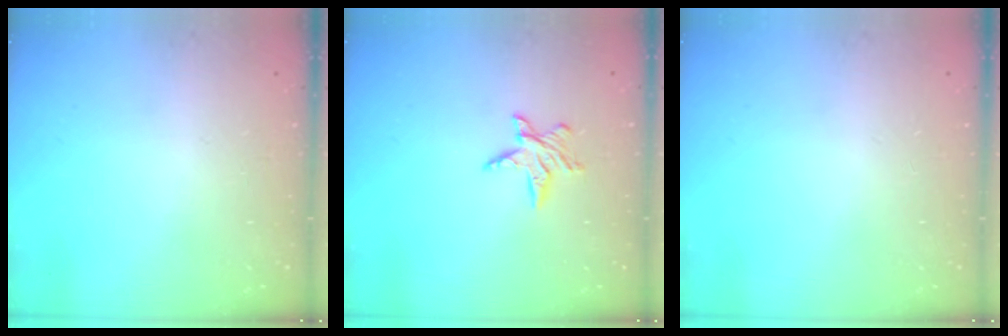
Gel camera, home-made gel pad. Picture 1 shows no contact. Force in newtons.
{"total": 5.6, "press": 5.6, "slide": 0.4}
{"total": 0.0}